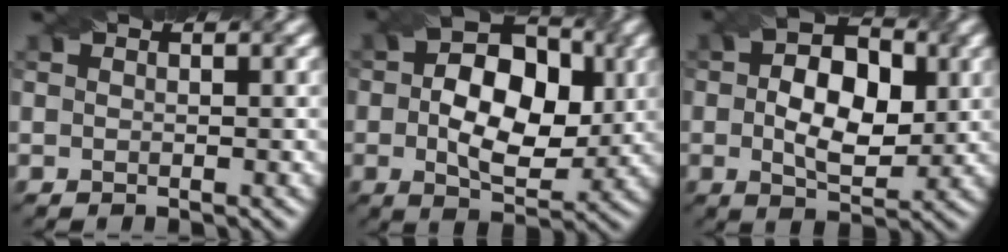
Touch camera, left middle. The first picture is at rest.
{"total": 9.6, "force": [0.3, 6.0, 7.5], "torque": [-0.120, 0.003, -0.001]}
{"total": 7.5, "force": [0.4, 4.6, 5.9], "torque": [-0.098, 0.004, 0.001]}